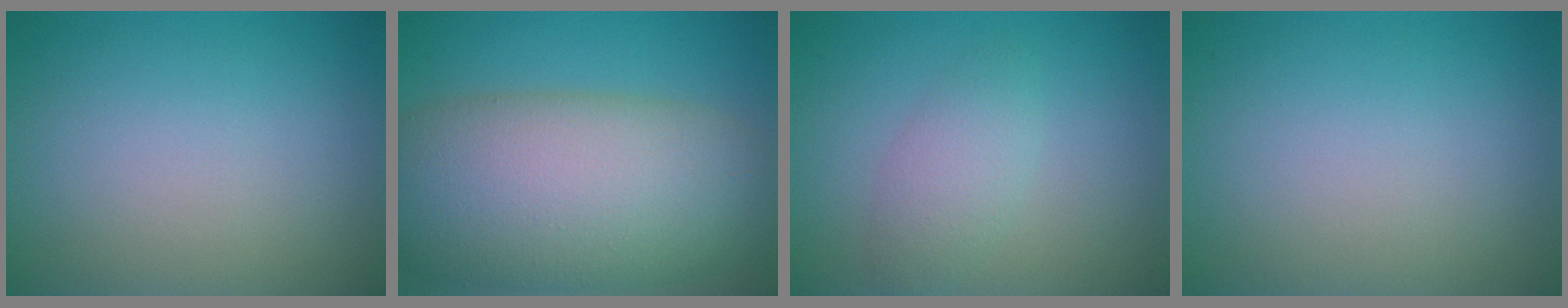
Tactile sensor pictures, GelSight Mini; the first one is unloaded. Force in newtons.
{"total": 13.6, "press": 13.6, "slide": 0.4}
{"total": 2.4, "press": 2.4, "slide": 0.1}
{"total": 0.0}